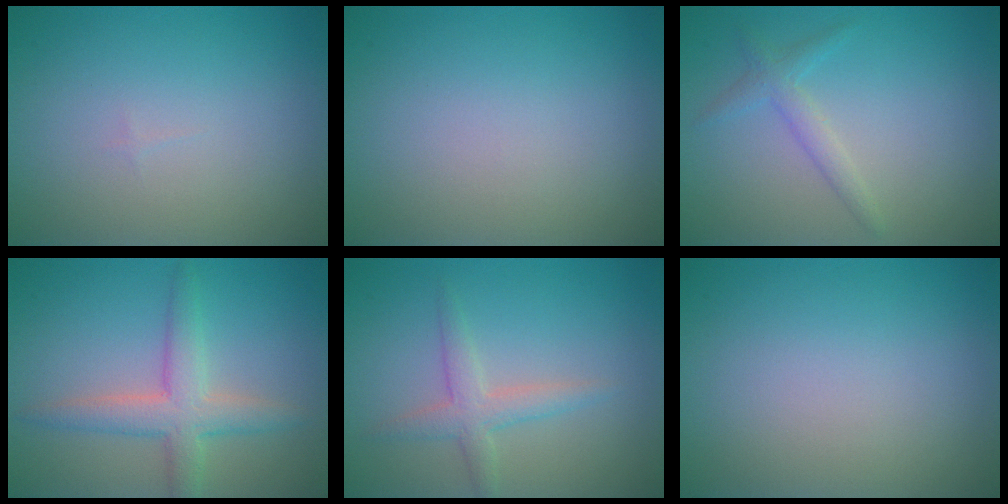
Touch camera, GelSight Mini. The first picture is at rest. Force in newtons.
{"total": 0.0}
{"total": 1.8, "press": 1.8, "slide": 0.0}
{"total": 3.9, "press": 3.9, "slide": 0.1}
{"total": 2.4, "press": 2.4, "slide": 0.1}
{"total": 0.0}